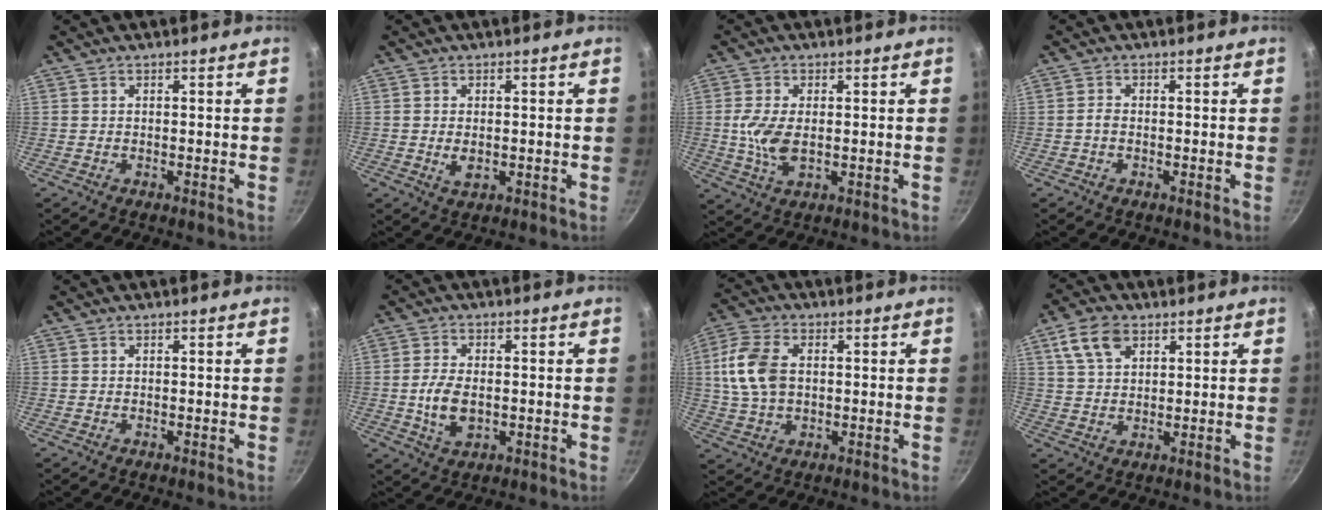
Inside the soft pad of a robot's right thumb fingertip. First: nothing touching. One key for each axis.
{"total": 3.0, "fx": -0.3, "fy": 1.9, "fz": 2.3, "tx": -0.043, "ty": -0.005, "tz": -0.001}
{"total": 6.9, "fx": 0.1, "fy": 3.8, "fz": 5.8, "tx": -0.122, "ty": -0.005, "tz": 0.003}
{"total": 1.2, "fx": -0.5, "fy": 0.7, "fz": 0.9, "tx": -0.020, "ty": 0.008, "tz": -0.011}
{"total": 0.0}
{"total": 6.7, "fx": -0.6, "fy": 4.1, "fz": 5.3, "tx": -0.103, "ty": 0.002, "tz": -0.008}
{"total": 10.8, "fx": 1.4, "fy": 7.1, "fz": 8.0, "tx": -0.153, "ty": 0.011, "tz": 0.022}
{"total": 7.8, "fx": 3.8, "fy": 4.8, "fz": 4.8, "tx": -0.079, "ty": -0.001, "tz": 0.071}